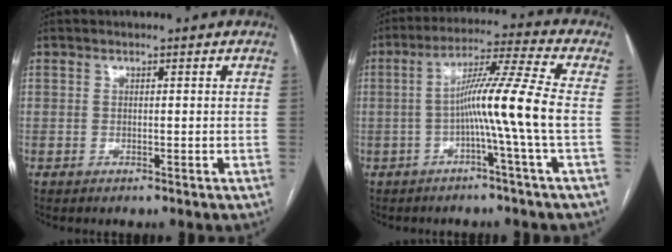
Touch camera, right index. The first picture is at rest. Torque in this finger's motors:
{"motor_torque": [1.63, -0.35, 0.67, 0.20]}